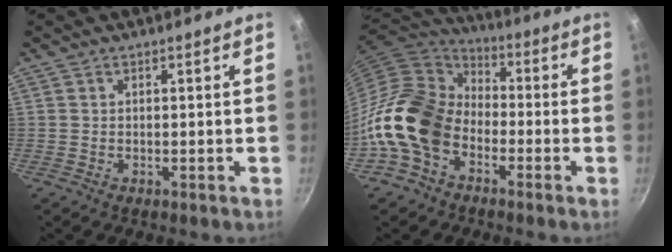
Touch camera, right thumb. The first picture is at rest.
{"total": 17.2, "force": [-5.6, 12.4, 10.6], "torque": [-0.172, 0.057, -0.129]}